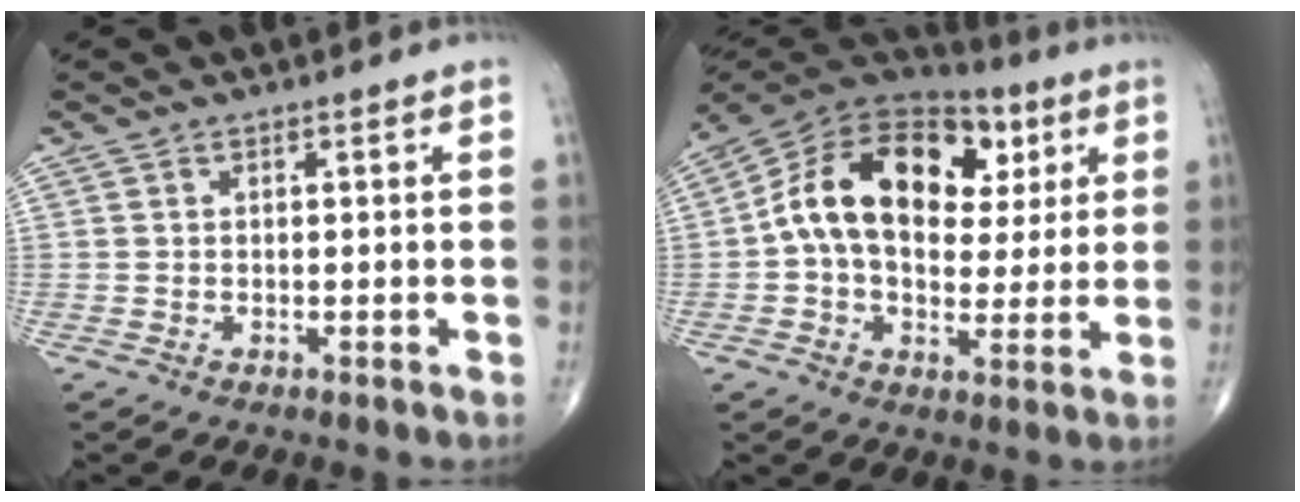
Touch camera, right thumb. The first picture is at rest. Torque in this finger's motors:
{"motor_torque": [1.97, 3.04, 1.32, -0.47, 0.17]}